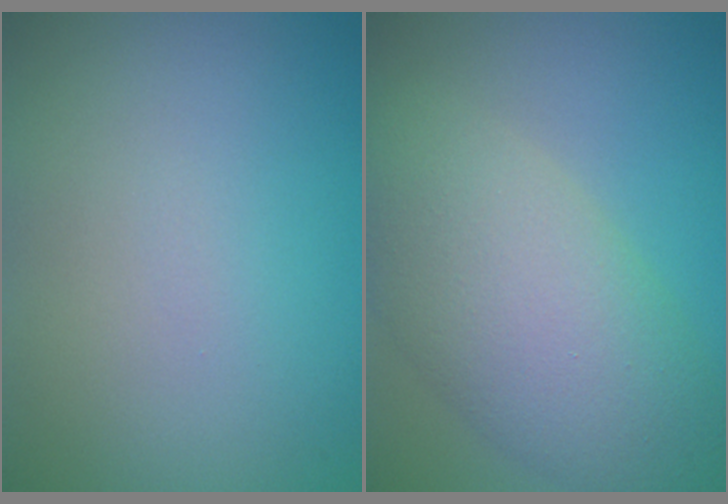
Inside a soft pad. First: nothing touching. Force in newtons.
{"total": 8.3, "press": 8.2, "slide": 0.8}